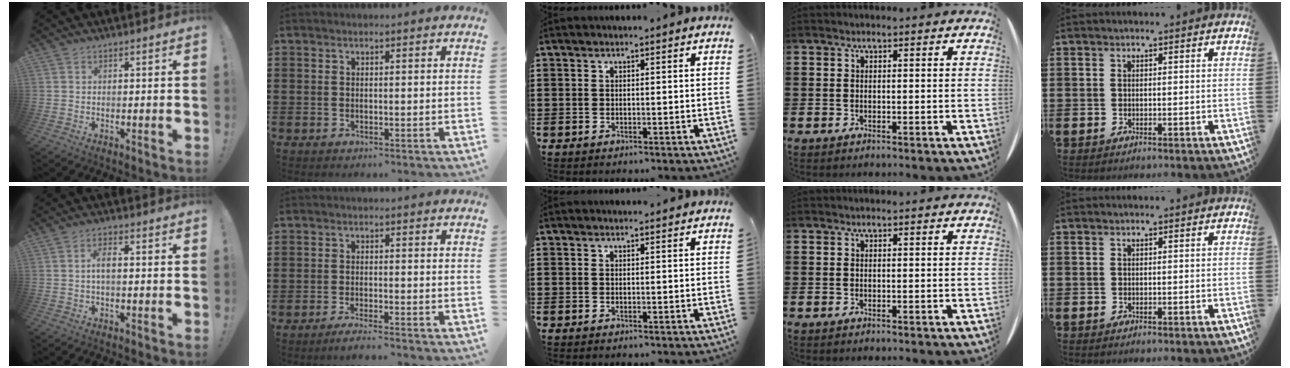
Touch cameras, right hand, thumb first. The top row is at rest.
{"thumb": {"total": 3.8, "force": [-0.1, 1.3, 3.6], "torque": [-0.073, 0.005, -0.005]}, "index": {"total": 2.0, "force": [-1.9, -0.2, 0.7], "torque": [-0.012, -0.001, -0.035]}, "middle": {"total": 0.8, "force": [0.7, -0.2, 0.2], "torque": [0.003, -0.007, 0.013]}}